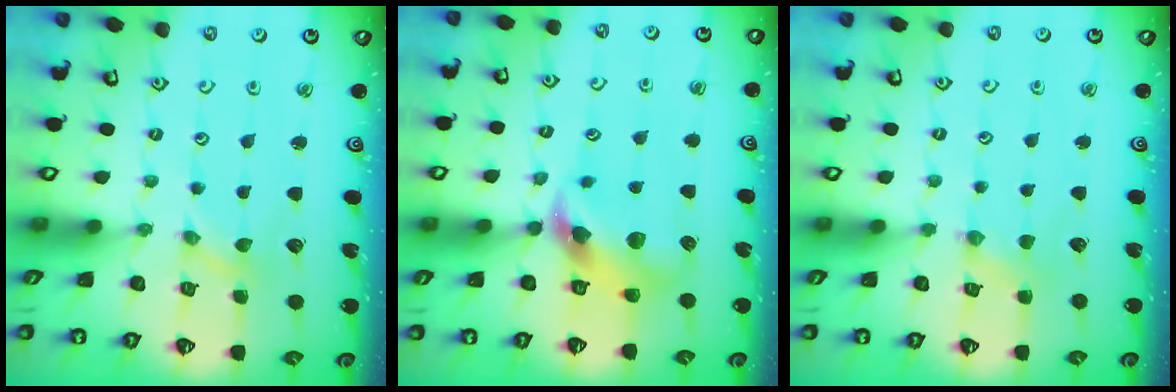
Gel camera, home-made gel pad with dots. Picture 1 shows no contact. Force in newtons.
{"total": 10.0, "press": 9.9, "slide": 1.6}
{"total": 1.3, "press": 1.2, "slide": 0.2}